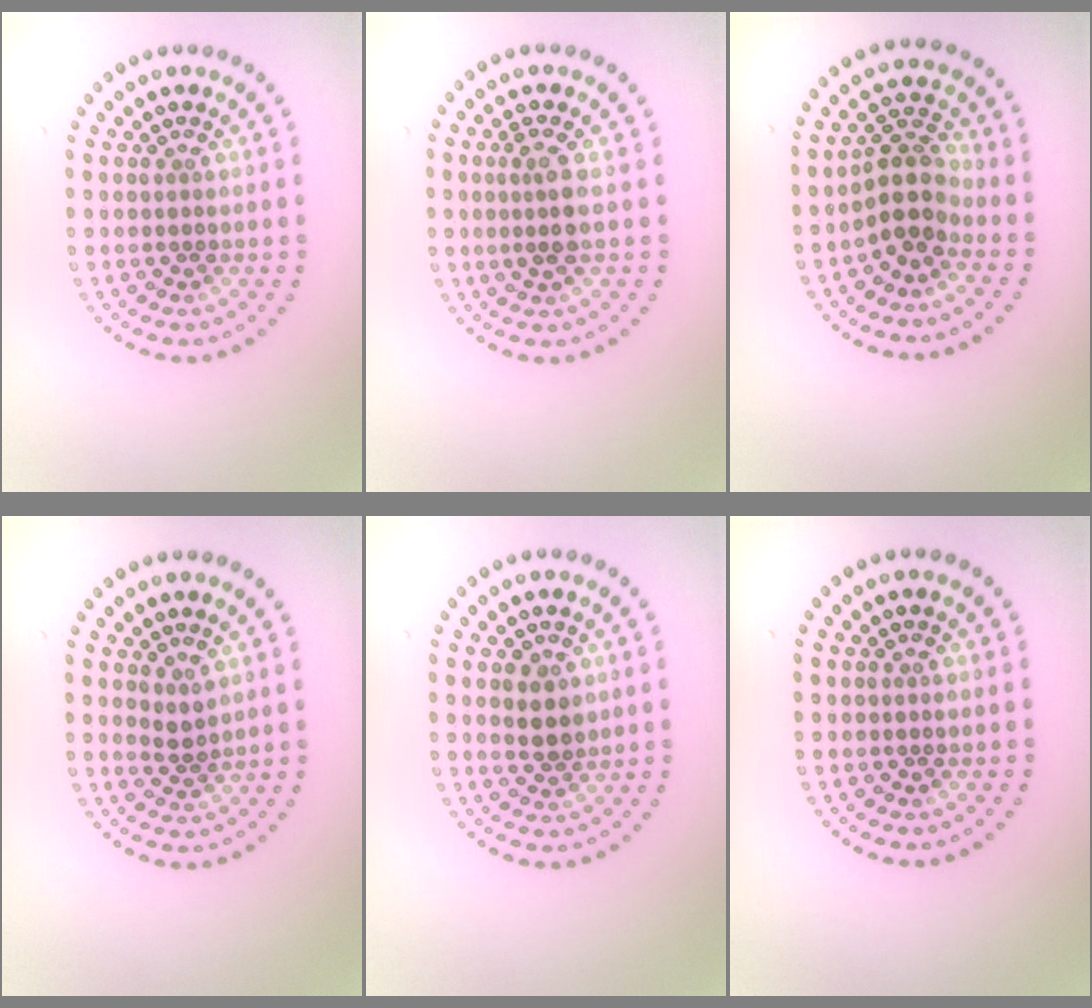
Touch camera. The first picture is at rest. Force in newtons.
{"total": 2.2, "press": 1.9, "slide": 1.1}
{"total": 3.5, "press": 2.8, "slide": 2.1}
{"total": 1.3, "press": 1.0, "slide": 0.8}
{"total": 1.9, "press": 1.8, "slide": 0.7}
{"total": 0.0}